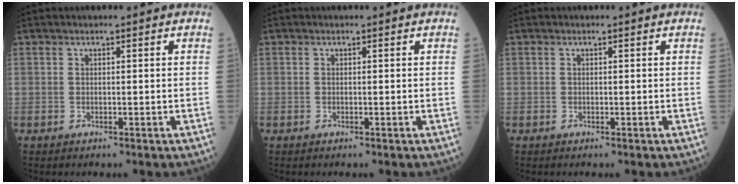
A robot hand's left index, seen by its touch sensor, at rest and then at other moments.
{"total": 0.0}
{"total": 0.0}